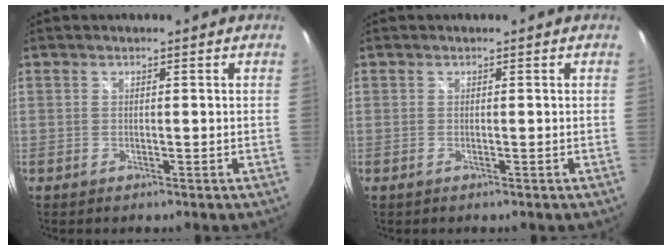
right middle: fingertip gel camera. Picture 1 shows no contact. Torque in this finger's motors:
{"motor_torque": [0.00, 0.00, 0.00, 0.00]}